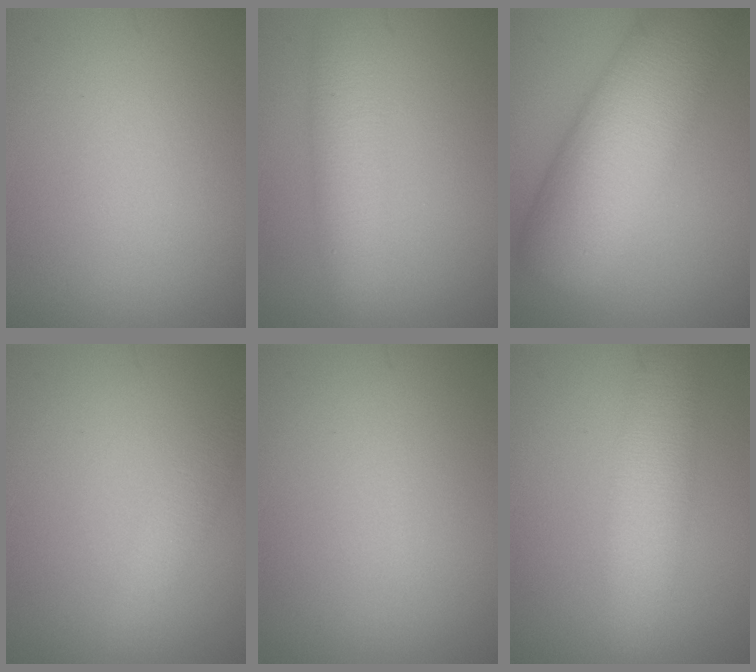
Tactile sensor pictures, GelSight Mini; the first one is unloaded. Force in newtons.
{"total": 3.4, "press": 3.4, "slide": 0.1}
{"total": 10.2, "press": 10.2, "slide": 0.2}
{"total": 2.2, "press": 2.2, "slide": 0.1}
{"total": 0.0}
{"total": 4.8, "press": 4.8, "slide": 0.1}